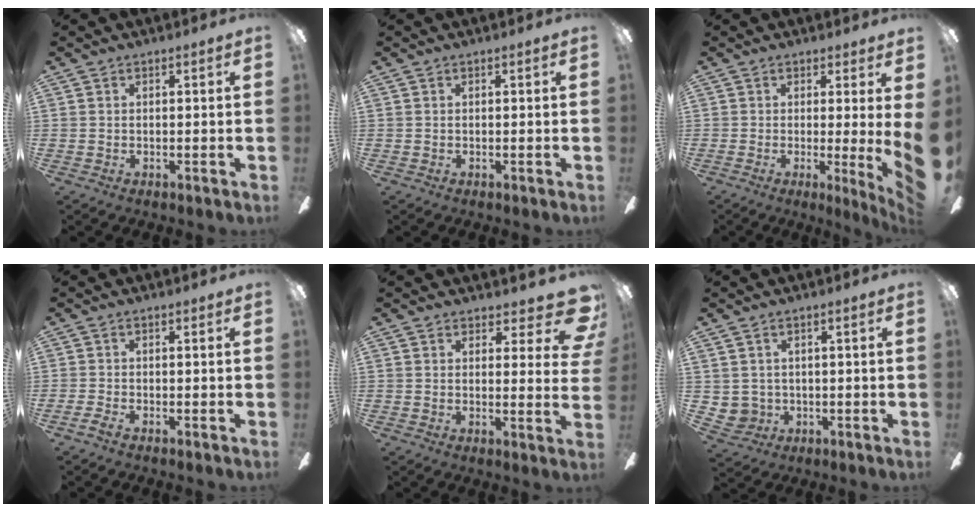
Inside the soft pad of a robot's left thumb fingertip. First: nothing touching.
{"total": 0.0}
{"total": 5.9, "force": [0.7, 0.0, 5.8], "torque": [-0.080, -0.032, 0.016]}
{"total": 1.9, "force": [-1.0, 0.2, 1.6], "torque": [-0.025, 0.001, -0.017]}
{"total": 8.0, "force": [4.8, 3.3, 5.5], "torque": [-0.050, -0.034, 0.085]}
{"total": 3.3, "force": [0.9, 3.1, 0.7], "torque": [-0.030, 0.001, 0.016]}